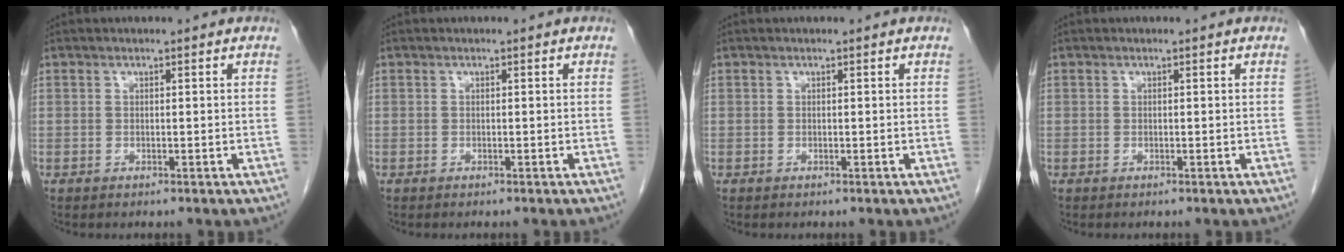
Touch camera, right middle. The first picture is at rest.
{"total": 0.7, "force": [-0.7, 0.0, 0.3], "torque": [-0.003, 0.000, -0.010]}
{"total": 0.0}
{"total": 0.0}